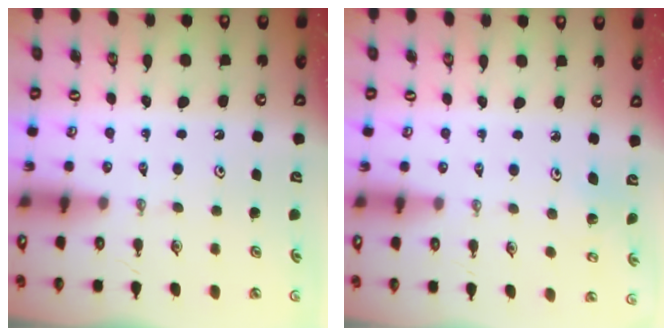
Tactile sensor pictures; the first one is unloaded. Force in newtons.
{"total": 2.8, "press": 2.8, "slide": 0.2}